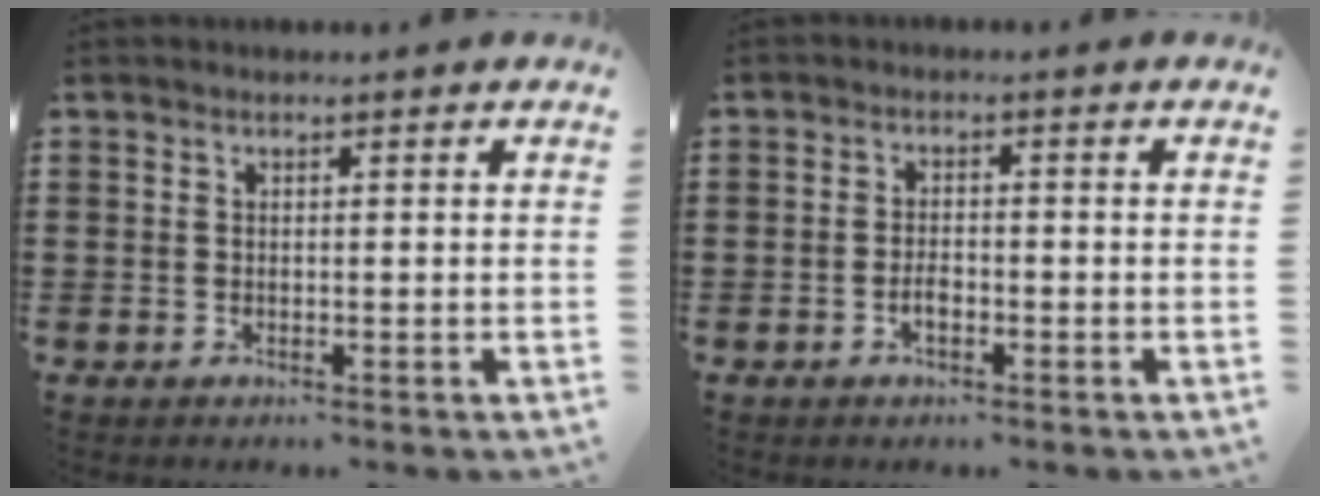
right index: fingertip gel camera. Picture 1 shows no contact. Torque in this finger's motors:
{"motor_torque": [1.03, 1.11, 0.02, 0.00]}